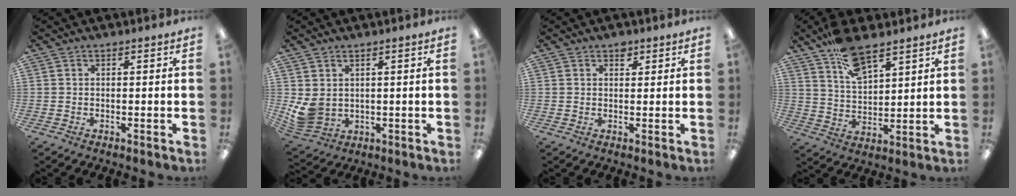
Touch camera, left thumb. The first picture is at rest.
{"total": 5.8, "force": [1.5, 4.6, 3.1], "torque": [-0.071, -0.016, 0.032]}
{"total": 1.9, "force": [1.3, 1.2, 0.7], "torque": [0.002, -0.004, 0.020]}
{"total": 11.2, "force": [8.2, 4.4, 6.1], "torque": [-0.107, -0.038, 0.149]}